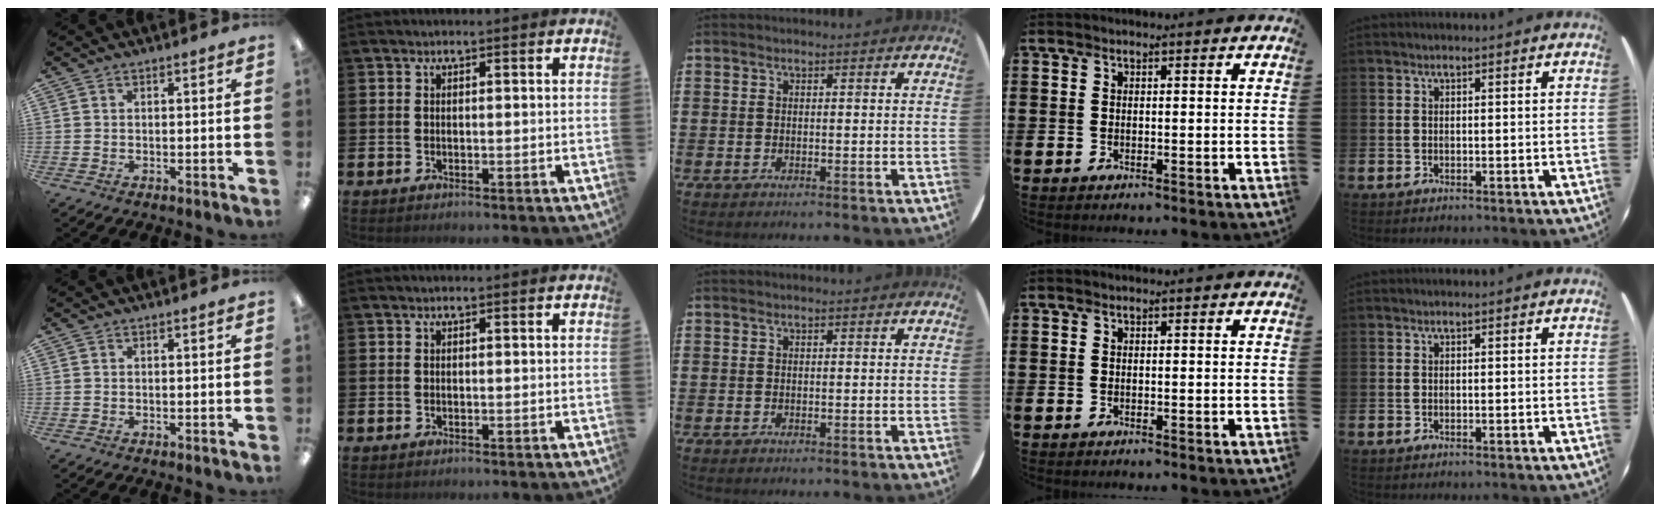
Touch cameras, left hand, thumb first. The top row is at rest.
{}